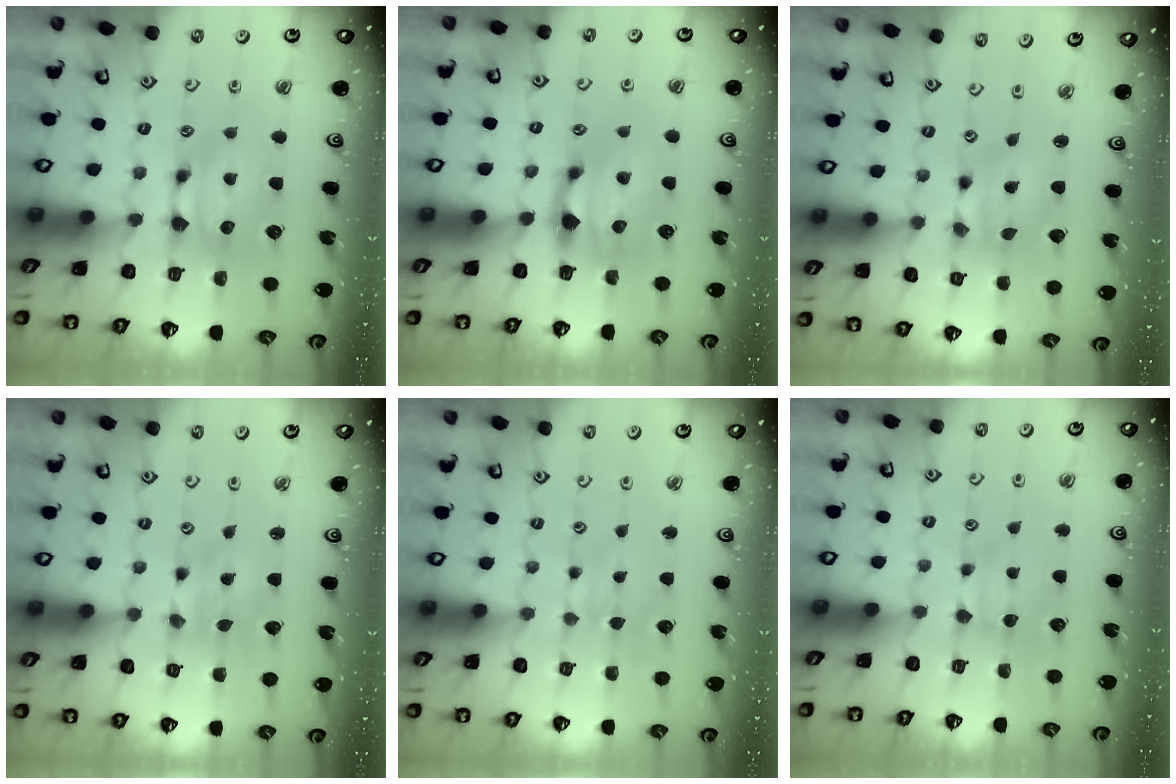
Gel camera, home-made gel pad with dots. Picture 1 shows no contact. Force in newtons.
{"total": 1.4, "press": 0.7, "slide": 1.1}
{"total": 2.1, "press": 1.6, "slide": 1.3}
{"total": 2.6, "press": 2.4, "slide": 0.9}
{"total": 4.5, "press": 4.5, "slide": 0.2}
{"total": 2.4, "press": 2.3, "slide": 0.6}